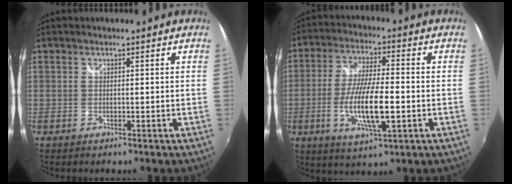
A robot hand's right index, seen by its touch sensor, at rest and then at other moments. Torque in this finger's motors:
{"motor_torque": [0.47, 0.04, 0.40, 0.21]}